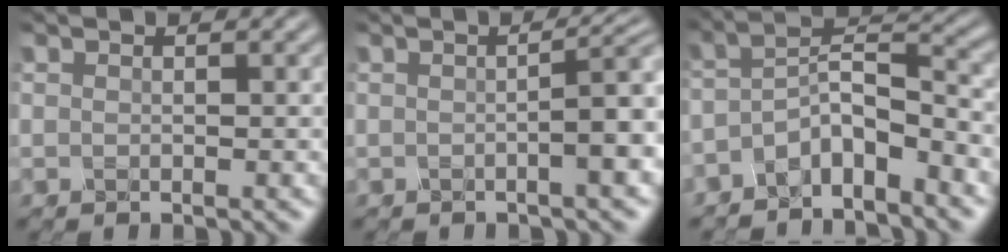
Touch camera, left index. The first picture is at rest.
{"total": 5.3, "force": [-0.3, 1.6, 5.0], "torque": [-0.044, 0.012, -0.009]}
{"total": 4.9, "force": [-3.4, 1.2, 3.2], "torque": [-0.057, 0.008, -0.071]}